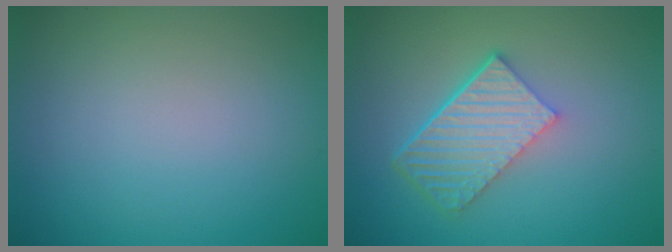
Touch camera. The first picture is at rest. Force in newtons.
{"total": 5.8, "press": 4.0, "slide": 4.2}